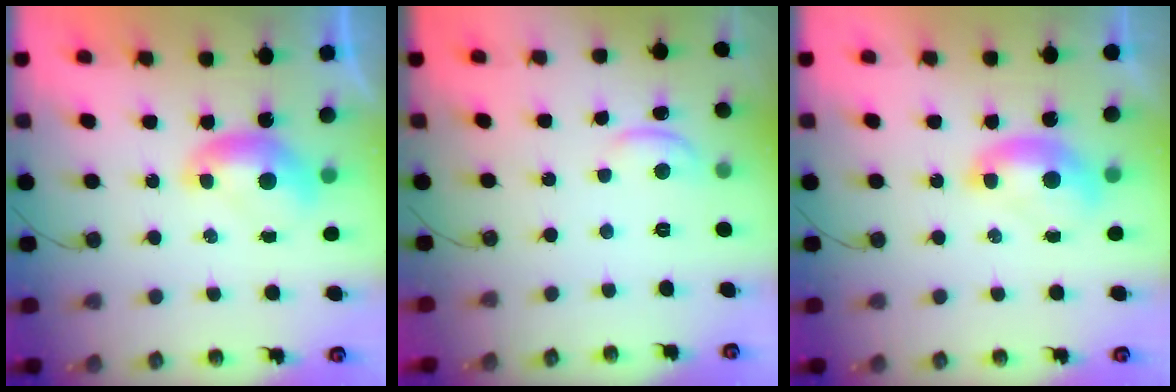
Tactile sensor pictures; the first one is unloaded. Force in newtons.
{"total": 1.0, "press": 0.9, "slide": 0.4}
{"total": 1.7, "press": 1.6, "slide": 0.3}